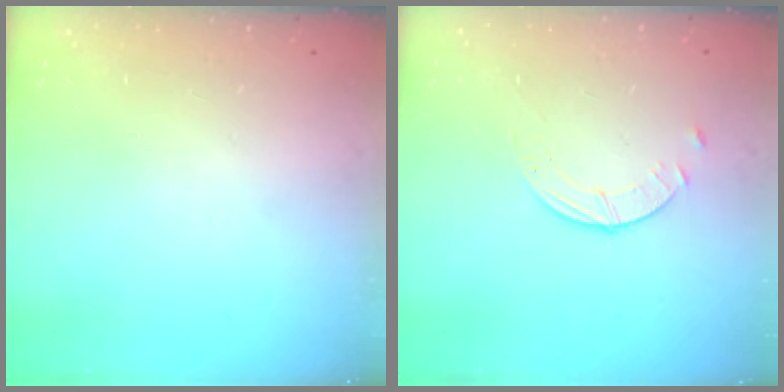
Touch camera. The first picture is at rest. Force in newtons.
{"total": 2.5, "press": 2.5, "slide": 0.3}